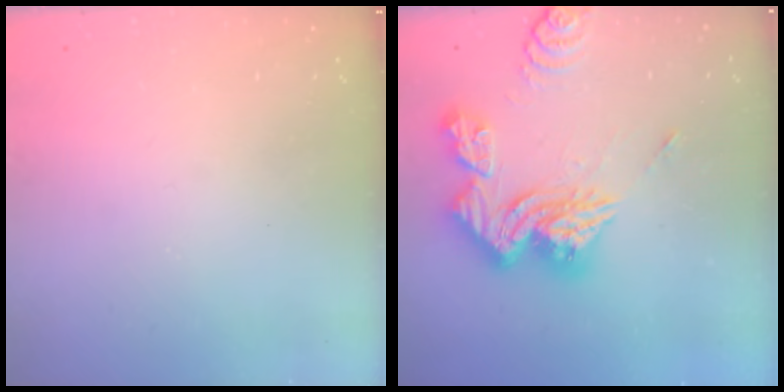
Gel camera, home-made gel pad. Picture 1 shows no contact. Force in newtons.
{"total": 18.2, "press": 18.1, "slide": 1.9}